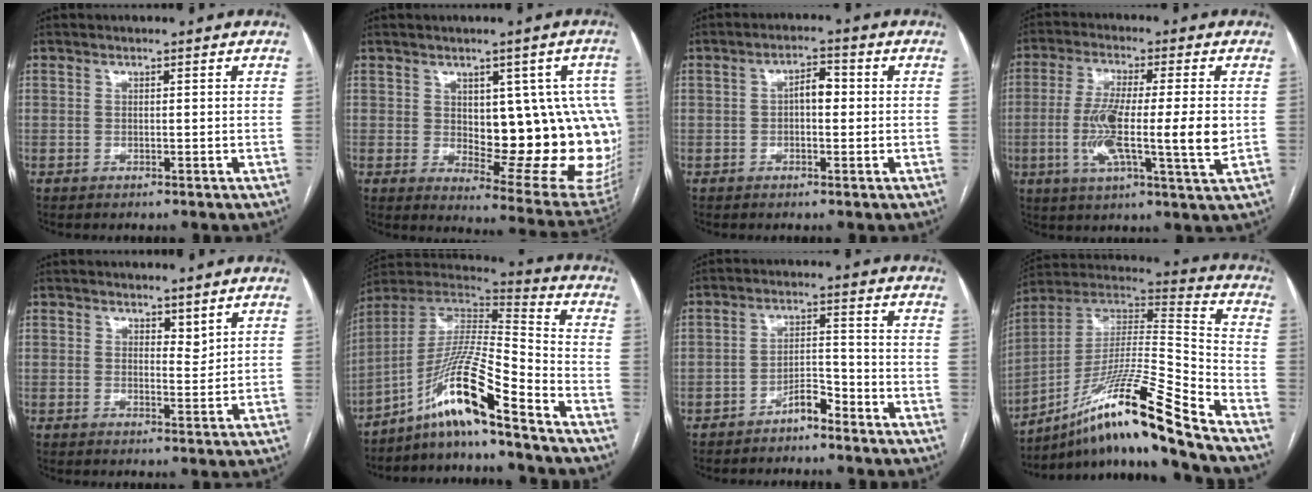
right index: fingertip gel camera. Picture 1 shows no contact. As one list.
[{"total": 17.1, "force": [0.8, 7.1, 15.5], "torque": [-0.139, 0.011, 0.029]}, {"total": 3.5, "force": [0.1, 1.6, 3.1], "torque": [-0.048, 0.016, 0.000]}, {"total": 13.1, "force": [-1.2, 1.0, 13.0], "torque": [-0.237, -0.008, -0.028]}, {"total": 2.2, "force": [1.7, 1.0, 1.1], "torque": [-0.015, -0.007, 0.030]}, {"total": 14.6, "force": [-10.1, -0.3, 10.5], "torque": [-0.202, 0.009, -0.184]}, {"total": 4.0, "force": [-3.2, 1.1, 2.1], "torque": [-0.033, 0.010, -0.058]}, {"total": 19.7, "force": [-13.9, -1.4, 13.9], "torque": [-0.258, 0.011, -0.247]}]